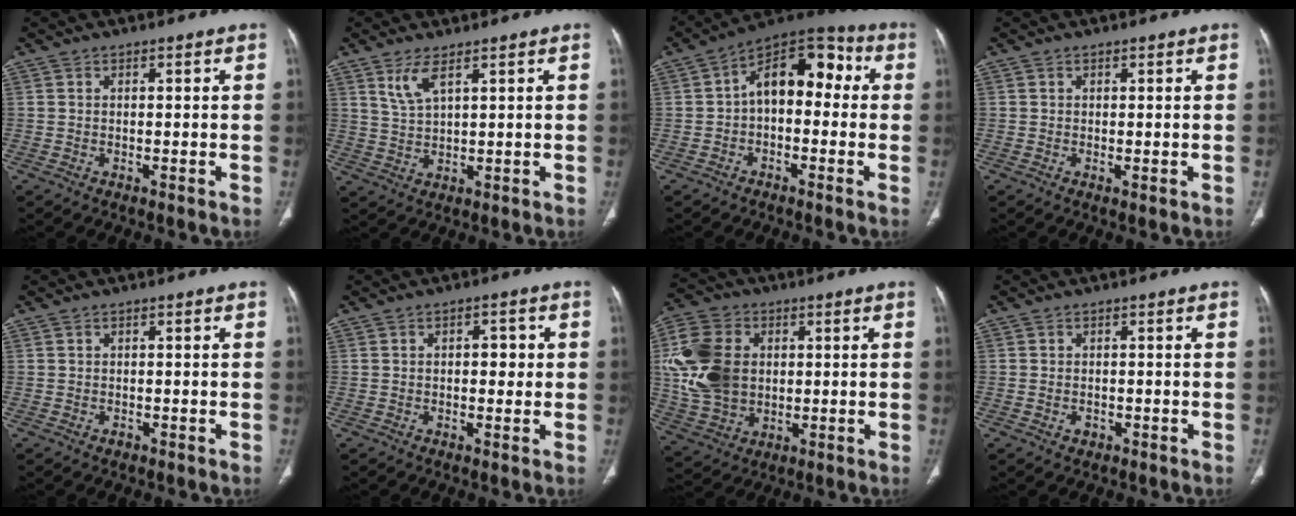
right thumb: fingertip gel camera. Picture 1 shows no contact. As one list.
[{"total": 4.3, "force": [2.7, 1.1, 3.2], "torque": [-0.071, -0.015, 0.064]}, {"total": 12.3, "force": [0.5, 7.6, 9.6], "torque": [-0.105, 0.046, -0.011]}, {"total": 0.6, "force": [0.0, 0.1, 0.5], "torque": [-0.013, -0.004, 0.002]}, {"total": 0.6, "force": [-0.4, 0.4, 0.2], "torque": [-0.001, 0.001, -0.005]}, {"total": 3.6, "force": [0.3, 2.1, 3.0], "torque": [-0.028, 0.005, 0.003]}, {"total": 16.3, "force": [1.8, 12.2, 10.6], "torque": [-0.201, 0.005, 0.039]}, {"total": 1.3, "force": [-0.6, 0.9, 0.6], "torque": [-0.009, 0.006, -0.004]}]